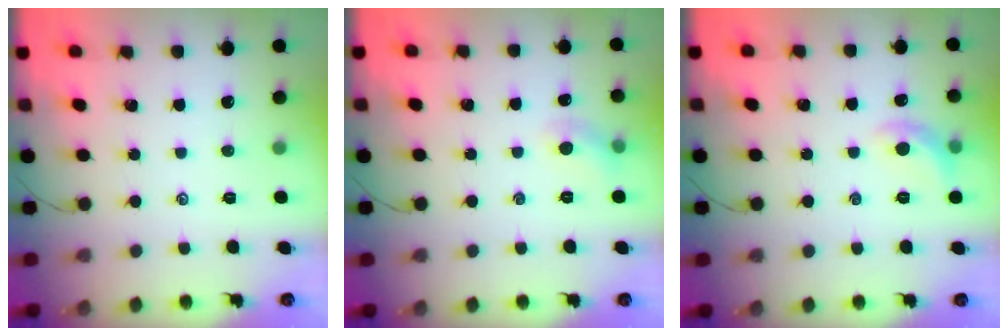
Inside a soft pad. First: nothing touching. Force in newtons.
{"total": 5.0, "press": 4.8, "slide": 1.4}
{"total": 7.0, "press": 6.9, "slide": 0.7}